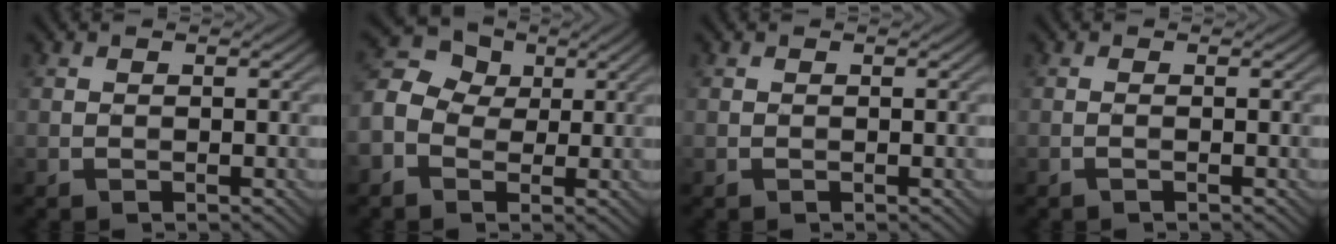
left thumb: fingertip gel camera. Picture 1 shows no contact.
{"total": 7.5, "force": [-0.7, 6.1, 4.4], "torque": [-0.120, 0.012, -0.020]}
{"total": 0.0}
{"total": 0.7, "force": [-0.3, -0.1, 0.5], "torque": [-0.012, 0.003, -0.008]}